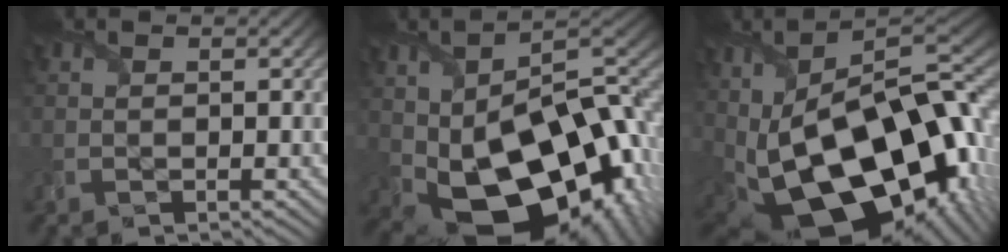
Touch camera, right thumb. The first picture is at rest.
{"total": 21.5, "force": [-3.6, 13.0, 16.7], "torque": [-0.291, -0.044, -0.027]}
{"total": 23.1, "force": [-2.4, 13.6, 18.6], "torque": [-0.322, -0.018, -0.032]}